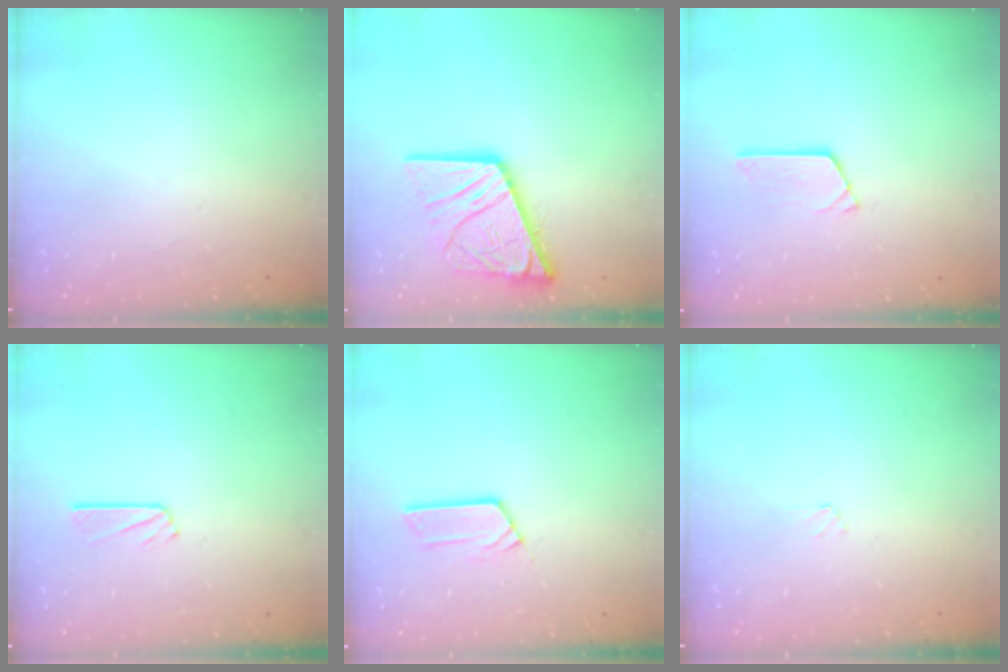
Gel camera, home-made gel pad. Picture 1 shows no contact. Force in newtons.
{"total": 16.5, "press": 16.4, "slide": 1.9}
{"total": 2.8, "press": 2.8, "slide": 0.2}
{"total": 3.5, "press": 3.5, "slide": 0.3}
{"total": 4.7, "press": 4.7, "slide": 0.2}
{"total": 1.9, "press": 1.9, "slide": 0.2}